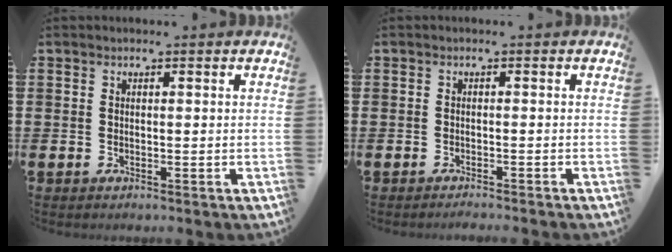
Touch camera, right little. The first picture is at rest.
{"total": 0.7, "force": [-0.7, -0.1, 0.2], "torque": [-0.002, -0.002, -0.014]}